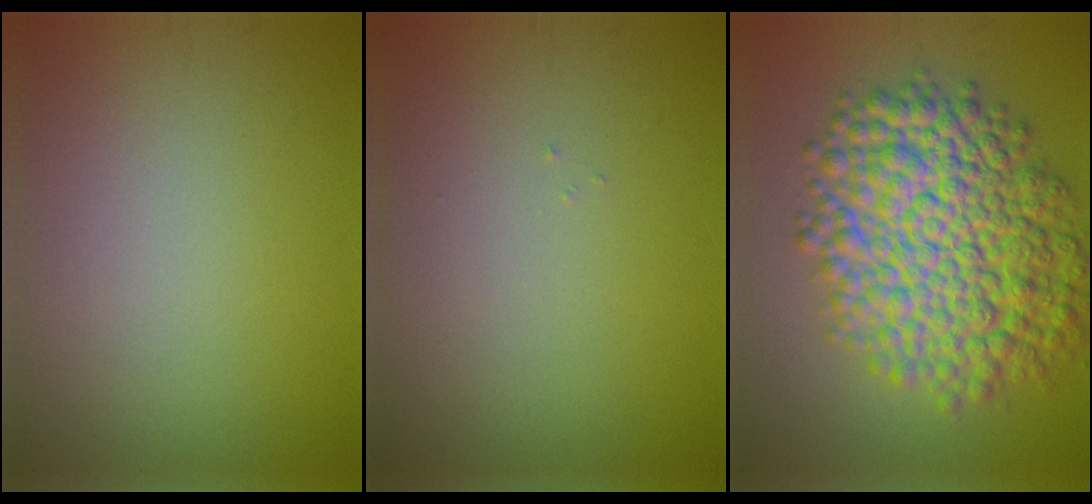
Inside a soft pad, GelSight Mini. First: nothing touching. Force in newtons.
{"total": 0.0}
{"total": 11.6, "press": 11.6, "slide": 0.2}